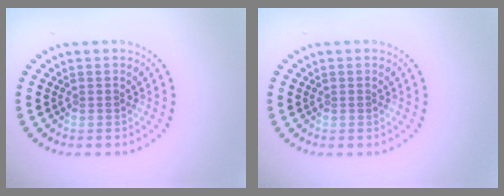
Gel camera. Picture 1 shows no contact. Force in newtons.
{"total": 0.0}